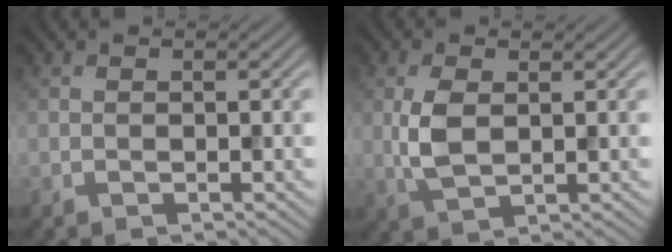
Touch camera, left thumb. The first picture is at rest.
{"total": 4.2, "force": [0.6, 2.2, 3.5], "torque": [-0.086, -0.001, 0.016]}